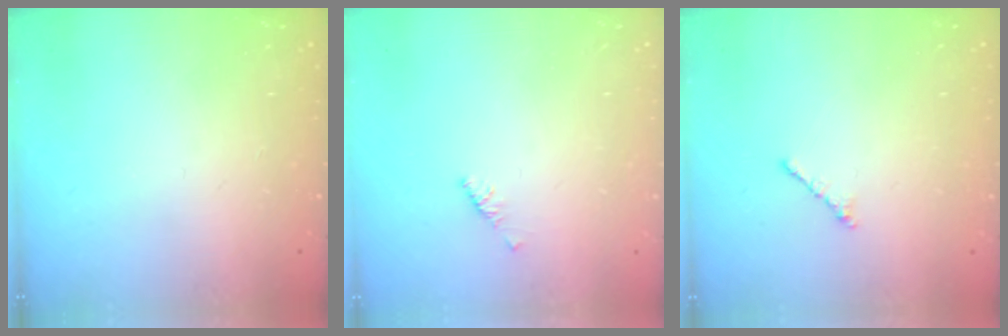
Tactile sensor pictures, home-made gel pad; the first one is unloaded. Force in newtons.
{"total": 2.1, "press": 2.0, "slide": 0.6}
{"total": 0.9, "press": 0.7, "slide": 0.5}